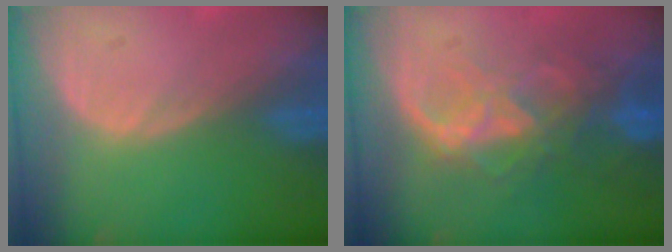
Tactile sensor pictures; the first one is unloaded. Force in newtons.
{"total": 8.6, "press": 7.5, "slide": 4.3}